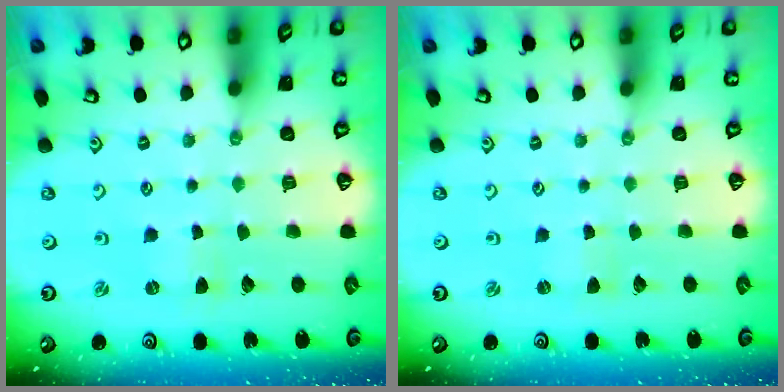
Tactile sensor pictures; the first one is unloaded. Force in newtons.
{"total": 1.0, "press": 1.0, "slide": 0.1}